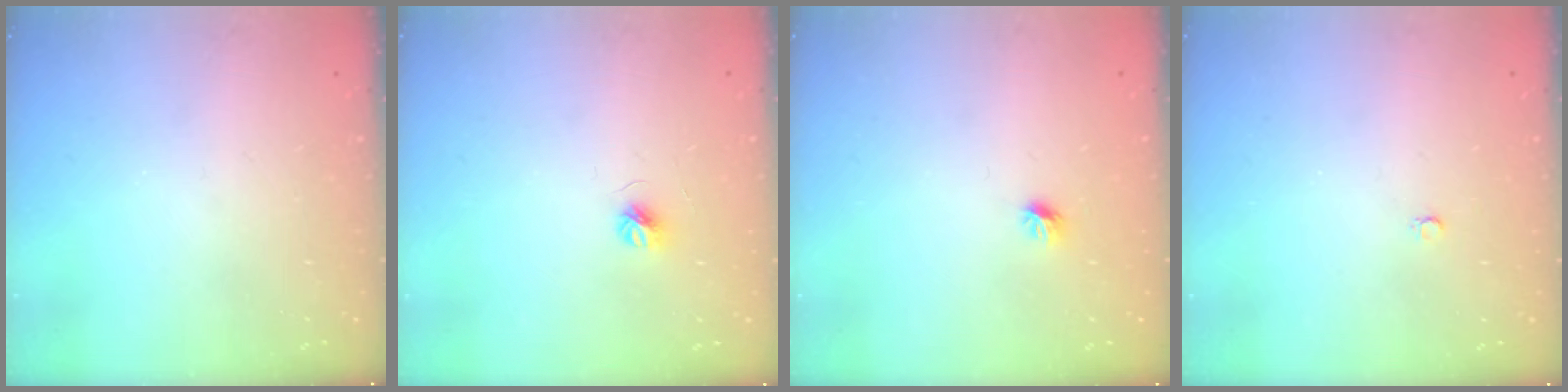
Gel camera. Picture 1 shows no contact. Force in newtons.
{"total": 4.9, "press": 4.9, "slide": 0.4}
{"total": 4.6, "press": 4.5, "slide": 0.9}
{"total": 2.0, "press": 2.0, "slide": 0.2}